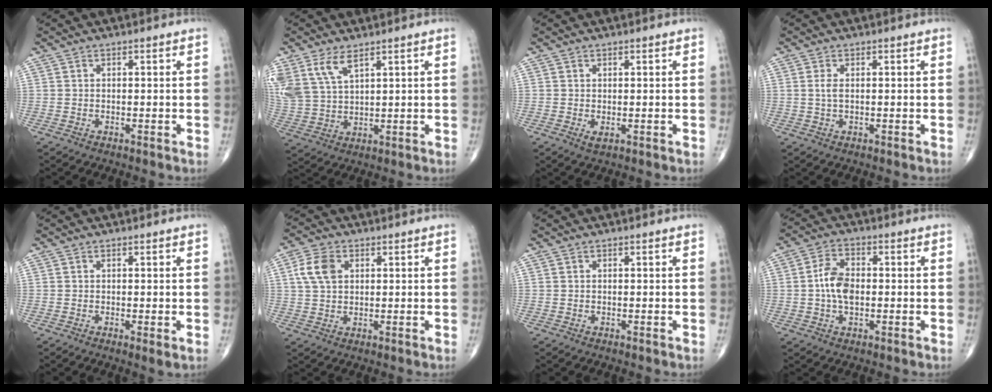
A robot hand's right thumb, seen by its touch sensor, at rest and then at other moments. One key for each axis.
{"total": 9.5, "fx": 5.6, "fy": 4.5, "fz": 6.2, "tx": -0.136, "ty": -0.013, "tz": 0.126}
{"total": 1.3, "fx": -0.1, "fy": 0.6, "fz": 1.1, "tx": -0.020, "ty": -0.005, "tz": 0.001}
{"total": 1.9, "fx": 0.3, "fy": 0.8, "fz": 1.7, "tx": -0.041, "ty": 0.001, "tz": 0.008}
{"total": 1.4, "fx": -0.1, "fy": 0.2, "fz": 1.3, "tx": -0.026, "ty": -0.007, "tz": -0.001}
{"total": 6.1, "fx": 1.7, "fy": 4.1, "fz": 4.2, "tx": -0.082, "ty": 0.004, "tz": 0.031}
{"total": 0.0}
{"total": 6.7, "fx": -0.2, "fy": 4.0, "fz": 5.4, "tx": -0.102, "ty": 0.011, "tz": -0.009}